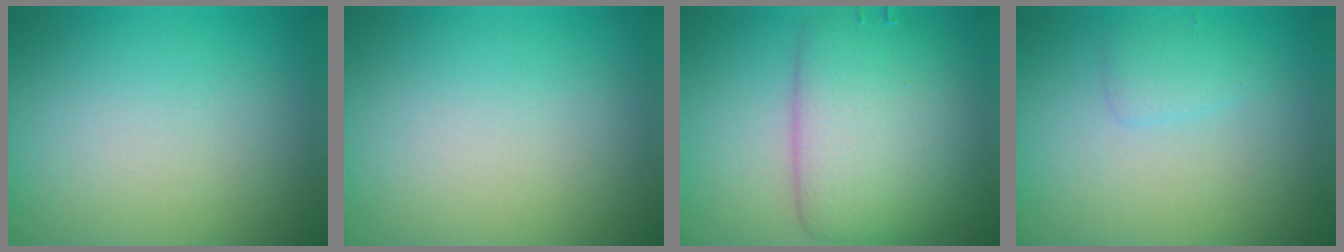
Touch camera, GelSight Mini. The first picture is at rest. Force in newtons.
{"total": 0.0}
{"total": 7.0, "press": 7.0, "slide": 0.2}
{"total": 1.2, "press": 1.2, "slide": 0.1}